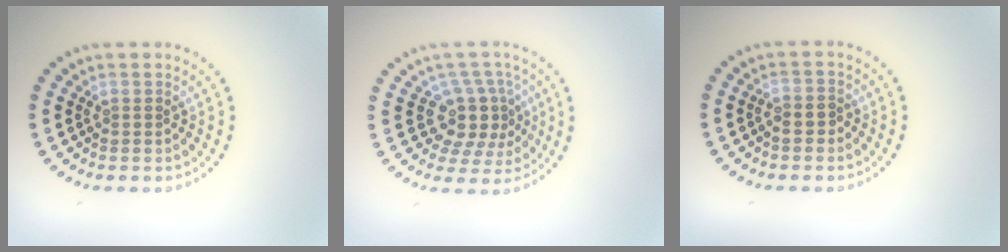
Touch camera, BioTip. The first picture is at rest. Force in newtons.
{"total": 4.0, "press": 3.2, "slide": 2.4}
{"total": 1.1, "press": 1.0, "slide": 0.5}